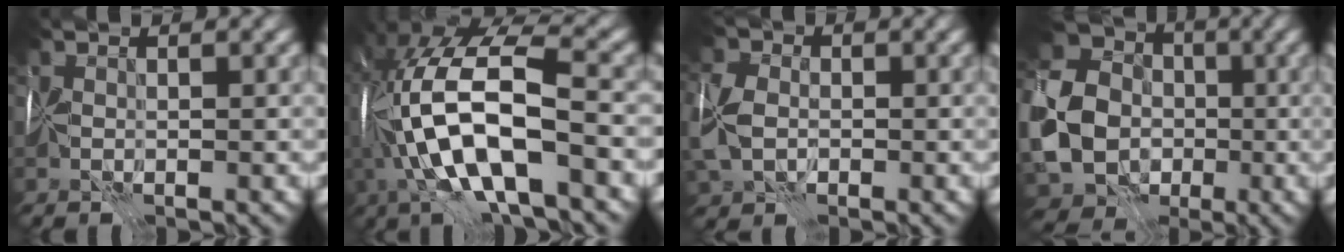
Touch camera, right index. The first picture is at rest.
{"total": 14.5, "force": [-1.7, 6.1, 13.1], "torque": [-0.263, 0.017, -0.023]}
{"total": 6.7, "force": [-1.3, 5.0, 4.2], "torque": [-0.114, -0.006, -0.030]}
{"total": 13.1, "force": [-1.9, 11.4, 6.2], "torque": [-0.150, -0.015, -0.044]}